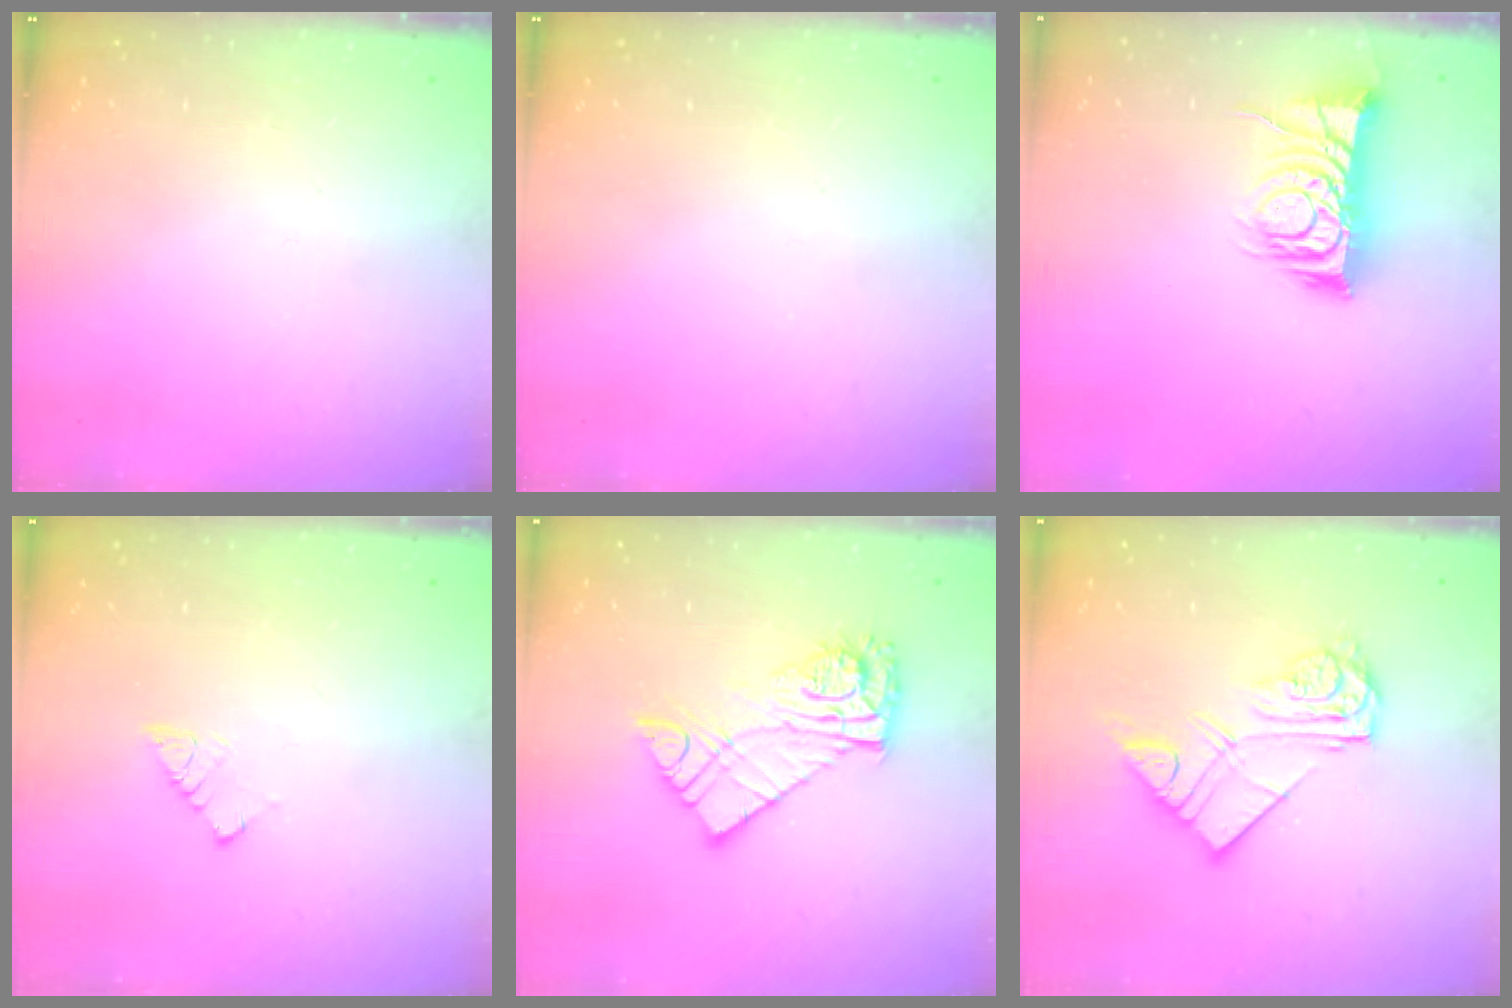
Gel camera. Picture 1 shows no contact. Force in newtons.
{"total": 0.0}
{"total": 9.1, "press": 9.1, "slide": 0.4}
{"total": 5.0, "press": 5.0, "slide": 0.1}
{"total": 11.4, "press": 11.3, "slide": 1.0}
{"total": 12.3, "press": 12.2, "slide": 1.1}